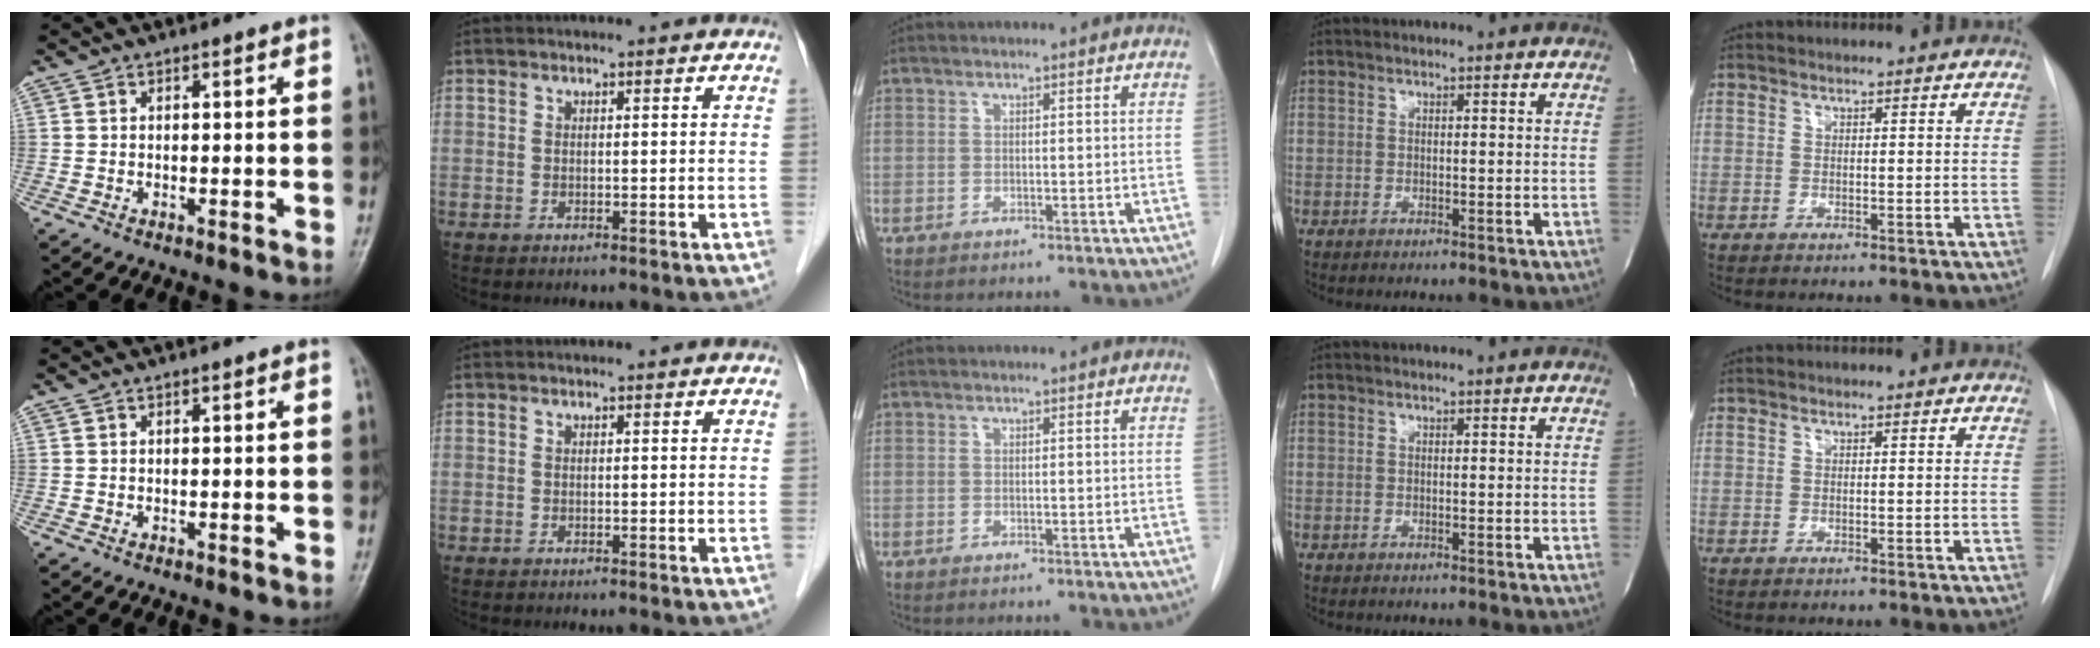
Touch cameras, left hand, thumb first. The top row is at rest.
{}